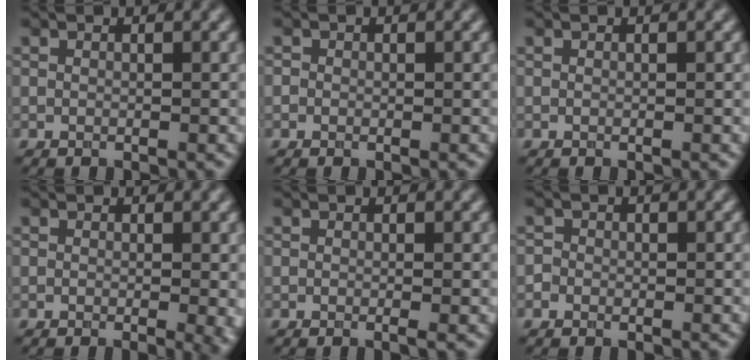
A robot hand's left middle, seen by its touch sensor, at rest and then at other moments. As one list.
[{"total": 0.6, "force": [-0.1, 0.6, 0.0], "torque": [0.002, -0.007, -0.002]}, {"total": 0.0}, {"total": 2.2, "force": [-0.3, 0.5, 2.1], "torque": [-0.026, -0.007, -0.003]}, {"total": 0.8, "force": [-0.1, 0.2, 0.8], "torque": [-0.013, -0.005, -0.002]}, {"total": 0.9, "force": [-0.2, 0.8, 0.0], "torque": [0.006, -0.002, -0.007]}]